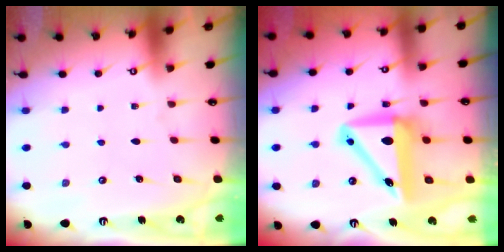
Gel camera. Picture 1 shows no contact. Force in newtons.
{"total": 11.6, "press": 11.0, "slide": 3.5}